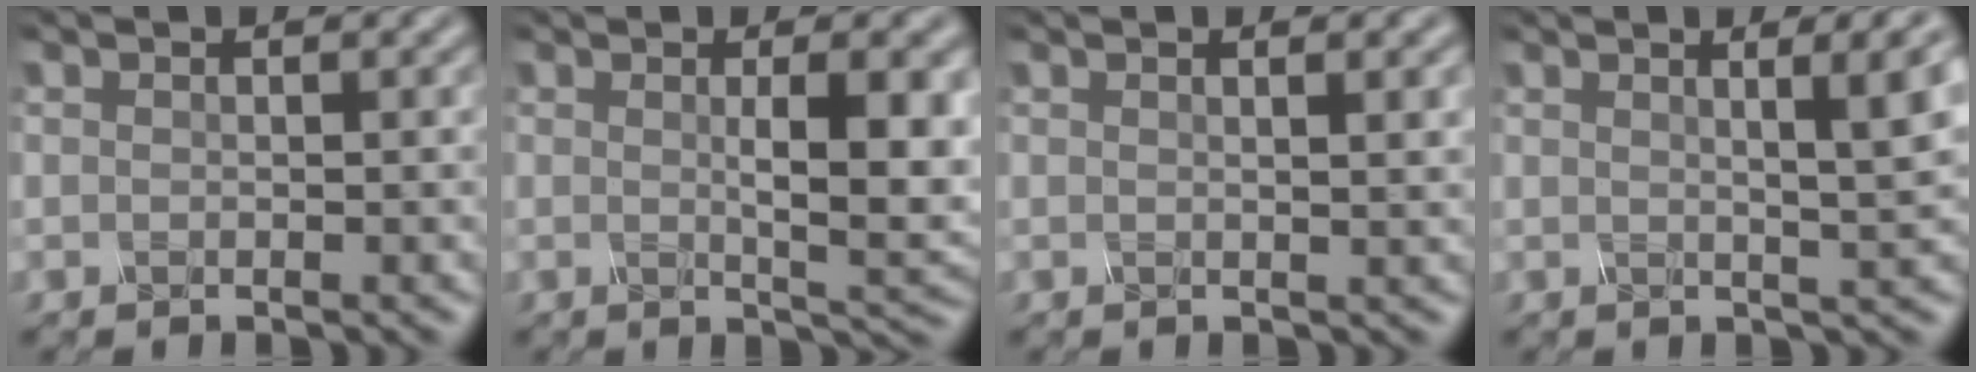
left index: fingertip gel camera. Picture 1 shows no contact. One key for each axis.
{"total": 6.0, "fx": 0.5, "fy": 1.3, "fz": 5.8, "tx": -0.080, "ty": -0.003, "tz": 0.012}
{"total": 2.6, "fx": 0.9, "fy": 0.9, "fz": 2.3, "tx": -0.020, "ty": 0.005, "tz": 0.005}
{"total": 6.8, "fx": 2.4, "fy": 2.0, "fz": 6.0, "tx": -0.042, "ty": 0.024, "tz": 0.022}